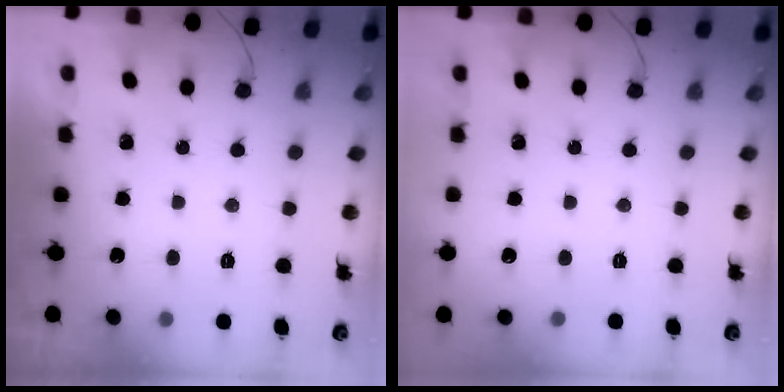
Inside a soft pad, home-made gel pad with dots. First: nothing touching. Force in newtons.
{"total": 0.0}